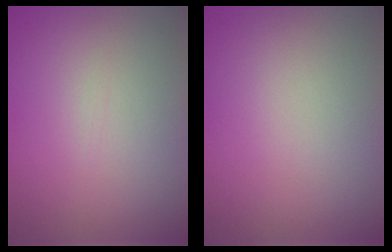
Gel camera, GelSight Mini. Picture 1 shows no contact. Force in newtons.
{"total": 0.0}